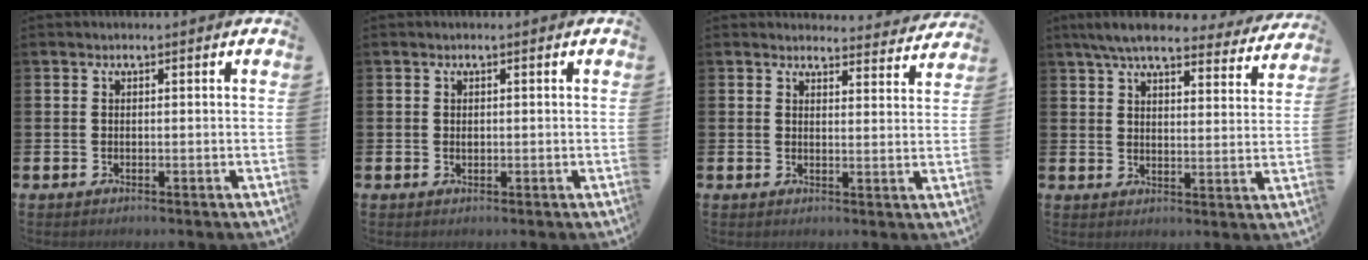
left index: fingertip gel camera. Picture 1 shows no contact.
{"total": 0.6, "force": [0.1, 0.4, 0.4], "torque": [-0.003, 0.001, 0.001]}
{"total": 3.5, "force": [3.5, 0.6, 0.0], "torque": [0.013, -0.030, 0.057]}
{"total": 7.2, "force": [6.5, 1.3, 2.8], "torque": [-0.067, -0.034, 0.114]}